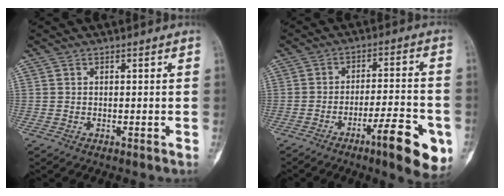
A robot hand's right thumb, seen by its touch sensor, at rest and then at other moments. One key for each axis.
{"total": 12.9, "fx": -6.1, "fy": 3.0, "fz": 11.0, "tx": -0.138, "ty": 0.025, "tz": -0.087}